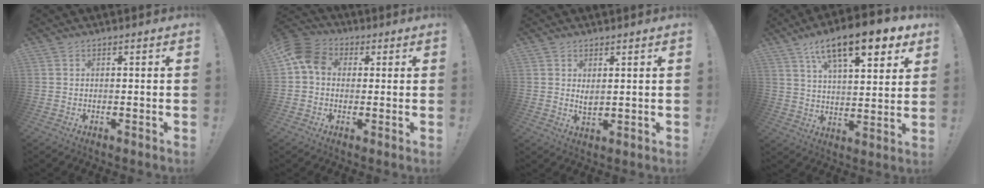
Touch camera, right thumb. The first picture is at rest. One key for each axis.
{"total": 8.6, "fx": 1.8, "fy": 6.8, "fz": 5.1, "tx": -0.086, "ty": 0.007, "tz": 0.039}
{"total": 2.9, "fx": 1.8, "fy": 1.2, "fz": 1.9, "tx": -0.024, "ty": -0.018, "tz": 0.031}
{"total": 16.9, "fx": 9.7, "fy": 6.0, "fz": 12.5, "tx": -0.198, "ty": -0.046, "tz": 0.157}